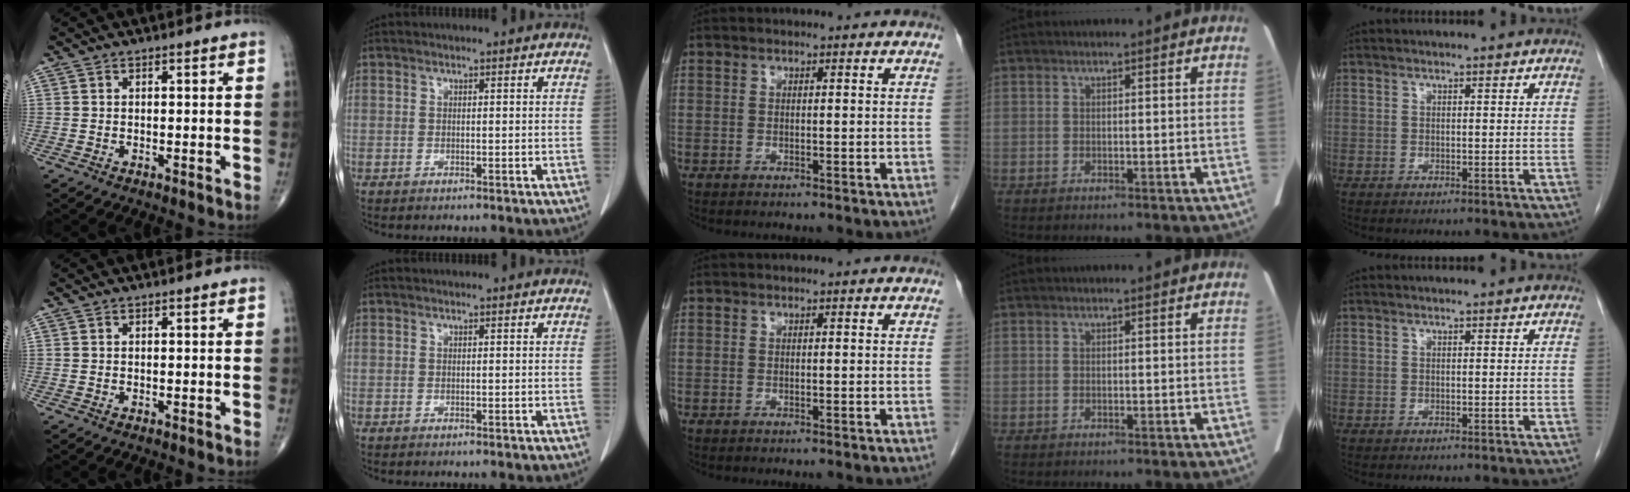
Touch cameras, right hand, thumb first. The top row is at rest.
{}